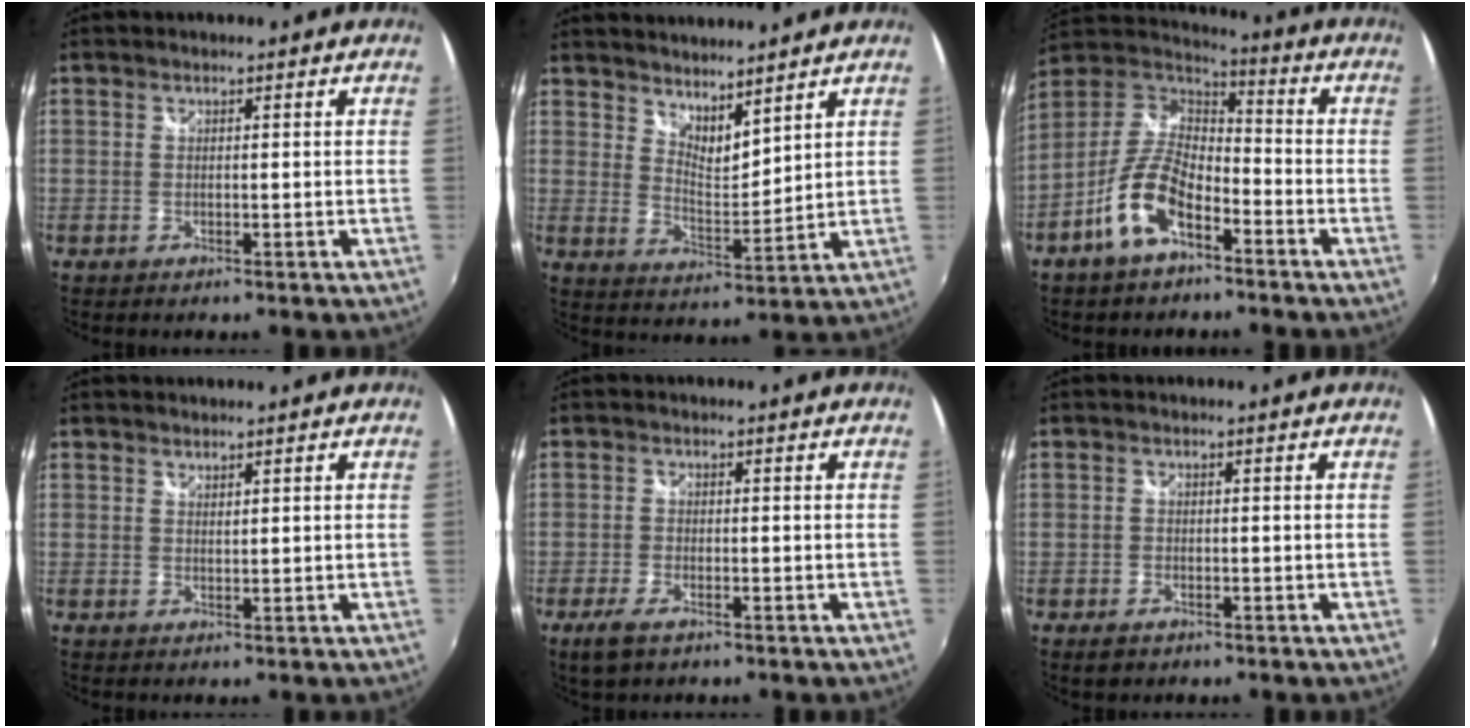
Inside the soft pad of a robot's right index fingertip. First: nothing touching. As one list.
[{"total": 7.4, "force": [6.5, 1.9, 3.0], "torque": [-0.042, -0.008, 0.115]}, {"total": 12.8, "force": [-6.7, 5.9, 9.2], "torque": [-0.196, 0.005, -0.125]}, {"total": 0.9, "force": [0.8, 0.2, 0.1], "torque": [-0.002, 0.000, 0.015]}, {"total": 4.3, "force": [-2.7, 1.8, 2.8], "torque": [-0.069, -0.009, -0.051]}, {"total": 2.4, "force": [-1.6, 1.5, 1.1], "torque": [-0.023, -0.002, -0.024]}]